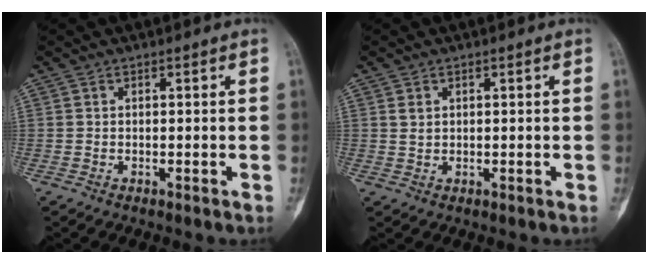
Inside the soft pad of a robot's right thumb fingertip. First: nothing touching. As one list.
[{"total": 1.4, "force": [0.6, 1.1, 0.8], "torque": [-0.009, -0.002, 0.015]}]